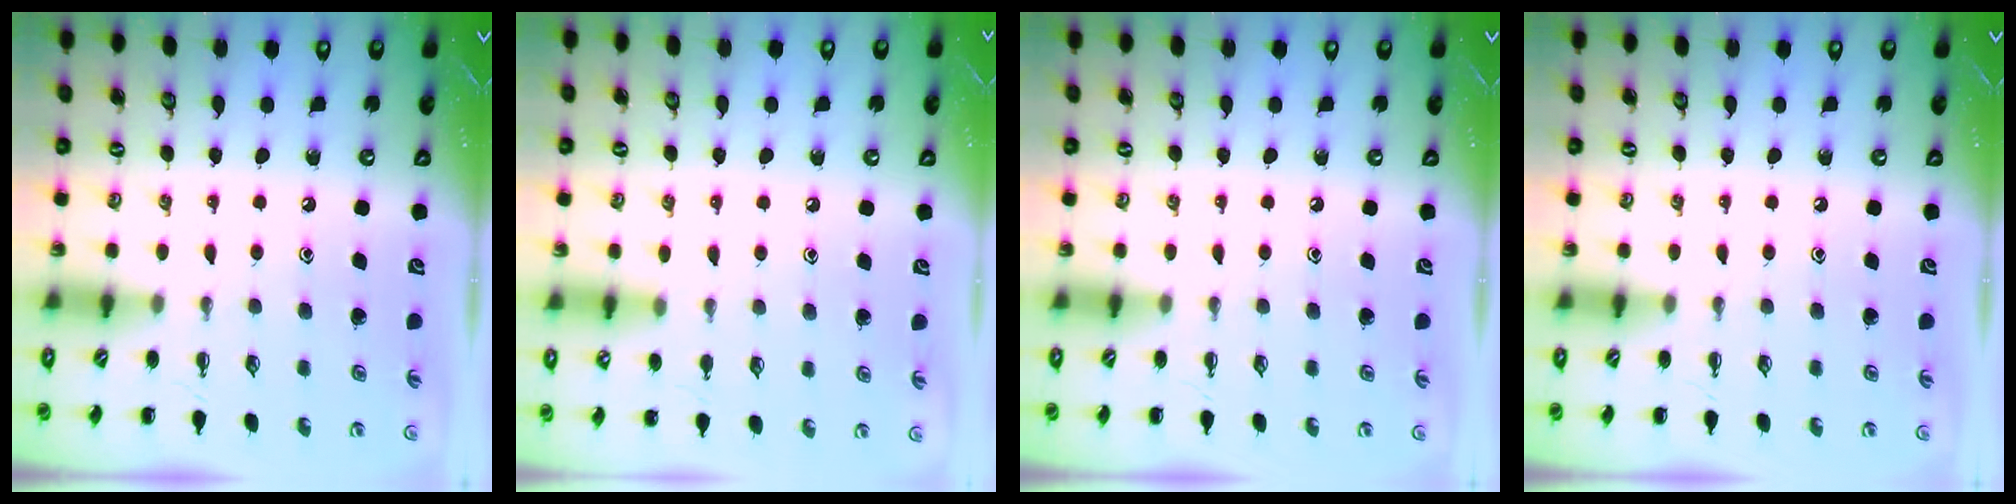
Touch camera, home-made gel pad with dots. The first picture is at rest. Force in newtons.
{"total": 7.2, "press": 6.9, "slide": 2.0}
{"total": 0.0}
{"total": 0.0}